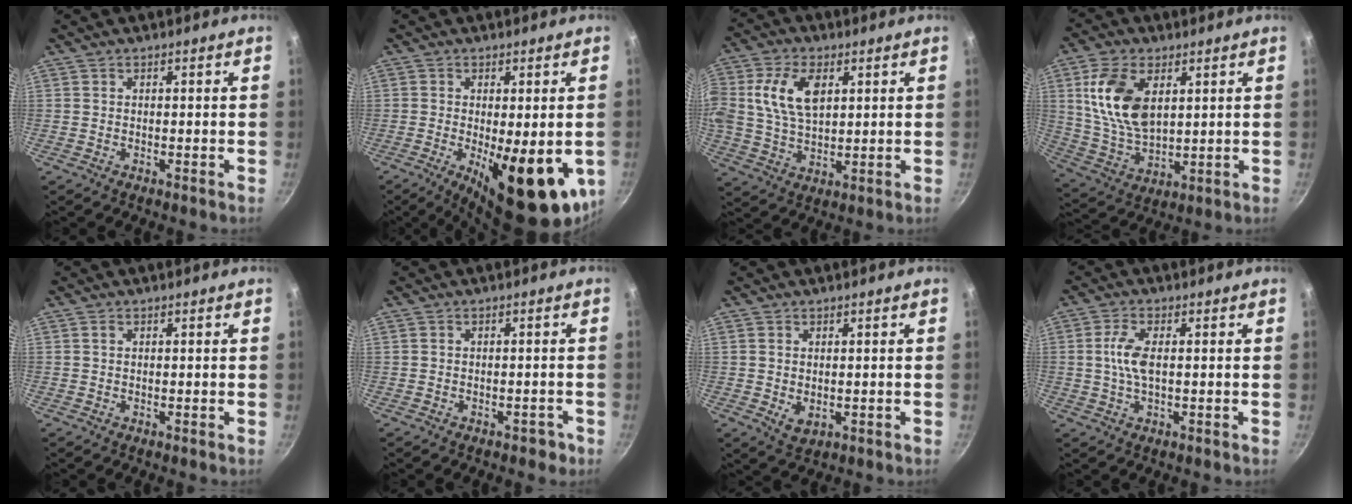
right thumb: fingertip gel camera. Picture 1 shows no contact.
{"total": 15.9, "force": [-3.4, 5.5, 14.5], "torque": [-0.185, -0.017, -0.035]}
{"total": 11.4, "force": [3.1, 6.9, 8.6], "torque": [-0.155, -0.002, 0.054]}
{"total": 14.2, "force": [4.2, 8.3, 10.8], "torque": [-0.194, -0.020, 0.091]}
{"total": 0.5, "force": [0.2, 0.3, 0.3], "torque": [-0.007, 0.002, 0.004]}
{"total": 2.2, "force": [-1.2, 1.5, 1.1], "torque": [0.004, 0.026, 0.002]}
{"total": 3.4, "force": [-0.1, 2.2, 2.5], "torque": [-0.040, -0.010, 0.004]}
{"total": 5.3, "force": [0.4, 2.2, 4.8], "torque": [-0.108, 0.004, 0.005]}